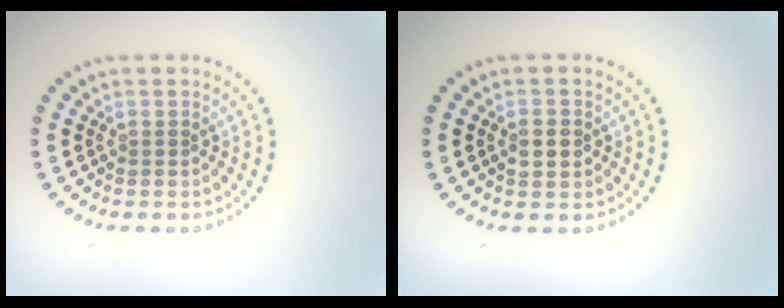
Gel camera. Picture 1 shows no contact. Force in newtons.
{"total": 2.3, "press": 2.2, "slide": 0.1}